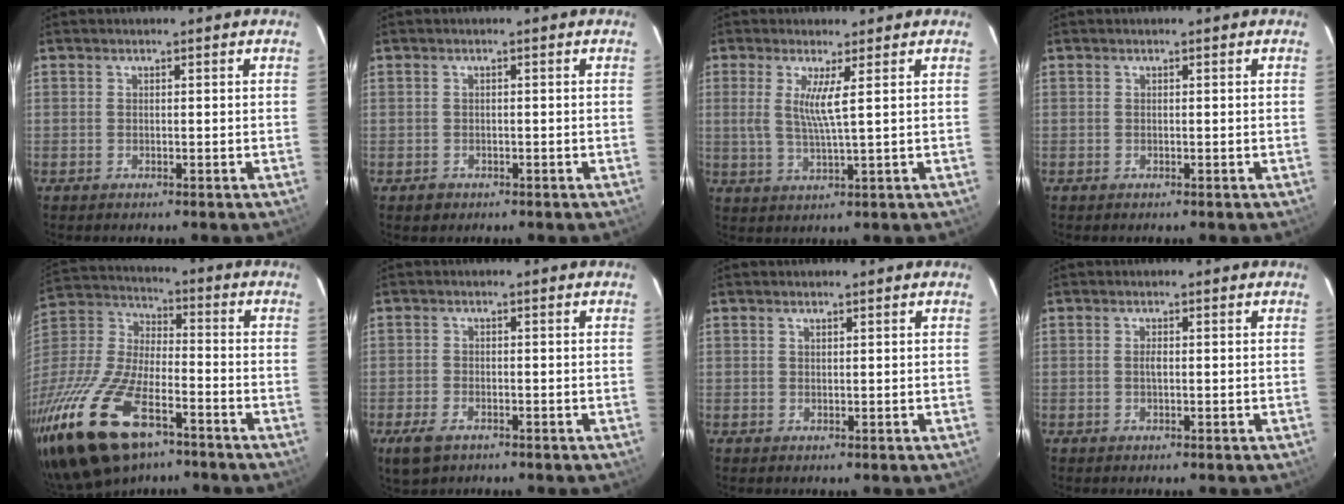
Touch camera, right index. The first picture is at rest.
{"total": 1.8, "force": [-0.8, 1.5, 0.4], "torque": [-0.007, 0.002, -0.007]}
{"total": 4.9, "force": [1.4, -0.6, 4.7], "torque": [-0.091, -0.011, 0.027]}
{"total": 0.0}
{"total": 25.3, "force": [-15.1, 11.1, 17.1], "torque": [-0.377, -0.034, -0.272]}
{"total": 5.0, "force": [-3.0, 2.7, 2.9], "torque": [-0.074, -0.012, -0.055]}
{"total": 0.6, "force": [0.5, 0.3, 0.2], "torque": [-0.004, 0.002, 0.009]}
{"total": 1.0, "force": [0.0, 0.5, 0.9], "torque": [-0.018, 0.001, -0.002]}